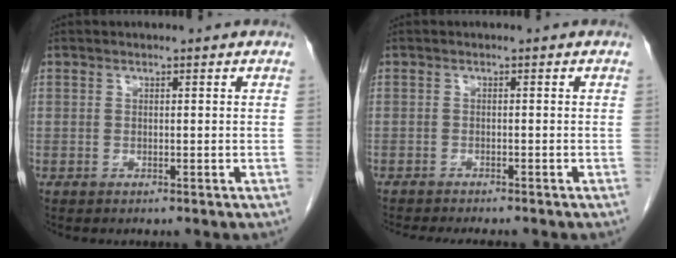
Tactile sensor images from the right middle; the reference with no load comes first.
{"total": 6.8, "force": [-6.1, 0.9, 2.9], "torque": [-0.031, -0.010, -0.086]}